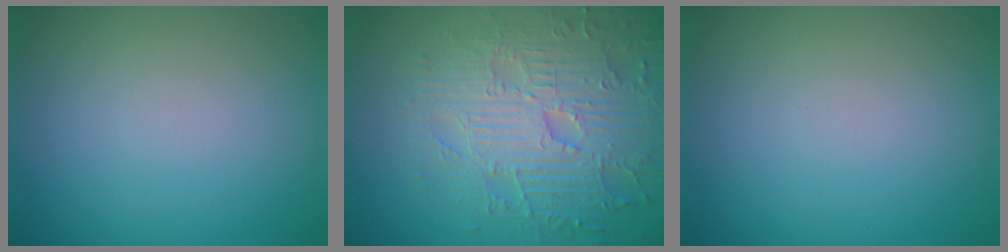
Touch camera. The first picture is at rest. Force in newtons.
{"total": 7.7, "press": 5.9, "slide": 4.8}
{"total": 0.0}